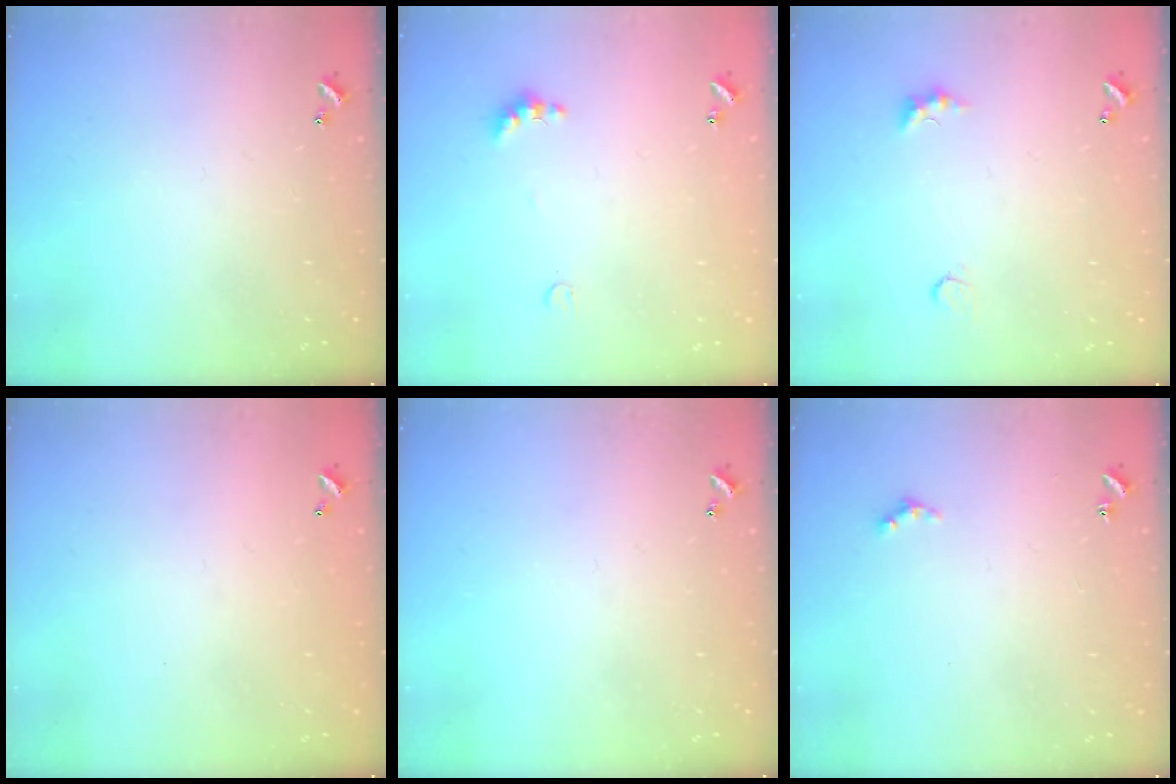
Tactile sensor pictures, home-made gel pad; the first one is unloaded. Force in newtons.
{"total": 3.4, "press": 3.4, "slide": 0.8}
{"total": 3.1, "press": 3.0, "slide": 0.7}
{"total": 2.7, "press": 2.7, "slide": 0.1}
{"total": 0.0}
{"total": 1.5, "press": 1.4, "slide": 0.3}